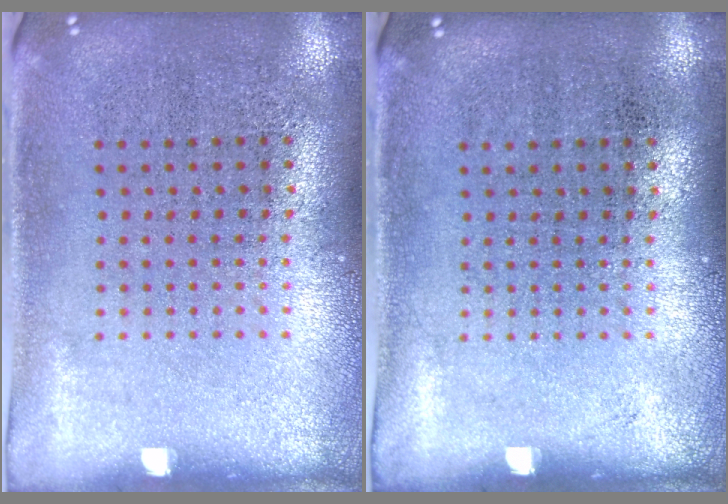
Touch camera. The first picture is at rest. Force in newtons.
{"total": 0.0}